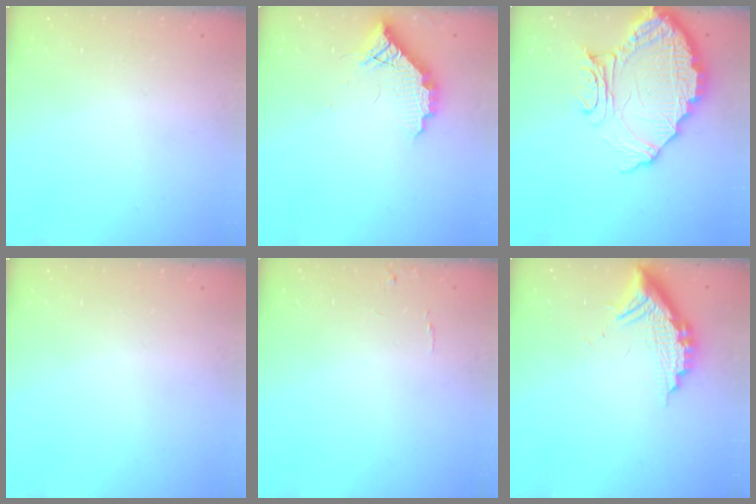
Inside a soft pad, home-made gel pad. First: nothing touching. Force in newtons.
{"total": 10.1, "press": 10.1, "slide": 0.6}
{"total": 15.3, "press": 15.2, "slide": 1.5}
{"total": 0.0}
{"total": 5.6, "press": 5.6, "slide": 0.4}
{"total": 12.1, "press": 12.1, "slide": 0.6}